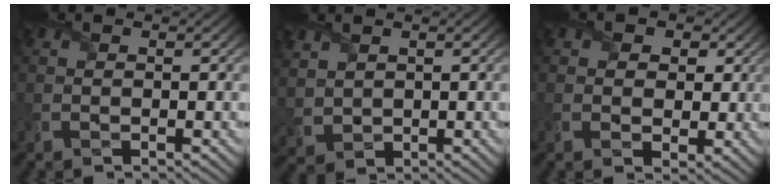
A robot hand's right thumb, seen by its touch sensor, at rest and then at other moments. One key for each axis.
{"total": 3.4, "fx": 1.8, "fy": 2.3, "fz": 1.6, "tx": -0.069, "ty": -0.003, "tz": 0.043}
{"total": 6.6, "fx": 2.2, "fy": 5.4, "fz": 3.0, "tx": -0.062, "ty": -0.001, "tz": 0.024}